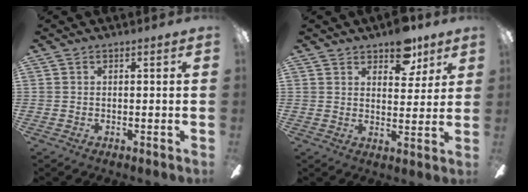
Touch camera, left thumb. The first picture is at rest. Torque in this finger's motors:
{"motor_torque": [1.00, 0.63, 0.61, -0.65, 0.02]}